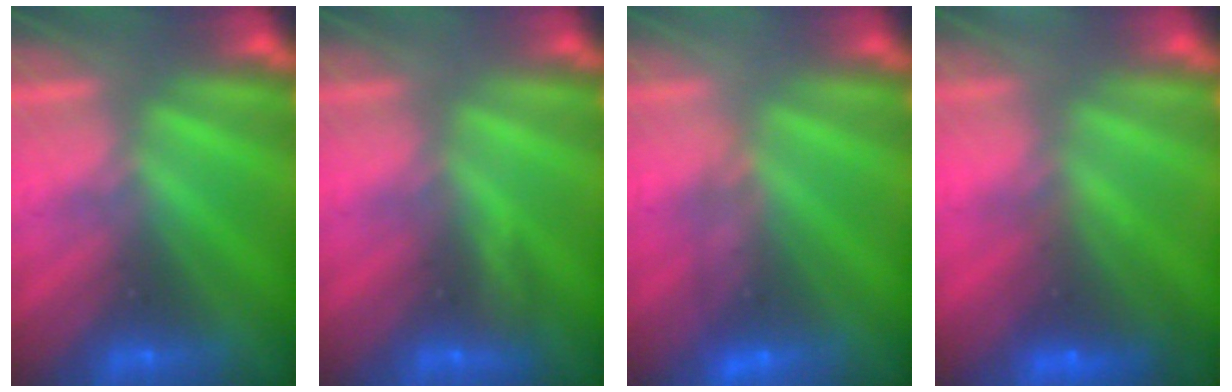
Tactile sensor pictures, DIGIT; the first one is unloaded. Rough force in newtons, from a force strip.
{"total": 2.9}
{"total": 4.5}
{"total": 5.6}